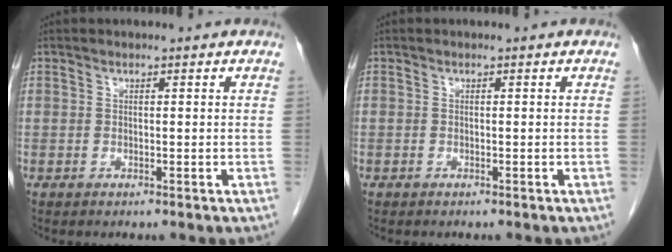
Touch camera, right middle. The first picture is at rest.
{"total": 0.0}